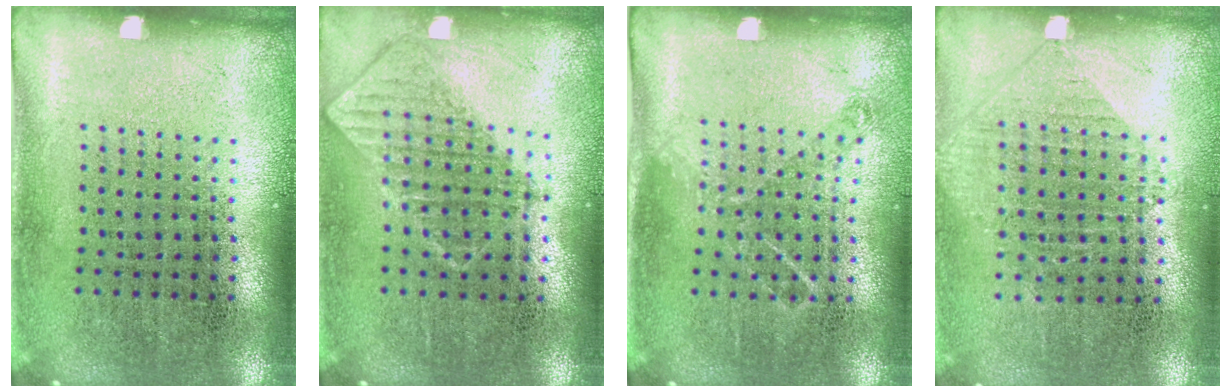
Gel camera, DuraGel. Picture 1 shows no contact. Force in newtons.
{"total": 0.8, "press": 0.8, "slide": 0.1}
{"total": 0.8, "press": 0.8, "slide": 0.2}
{"total": 0.9, "press": 0.9, "slide": 0.3}